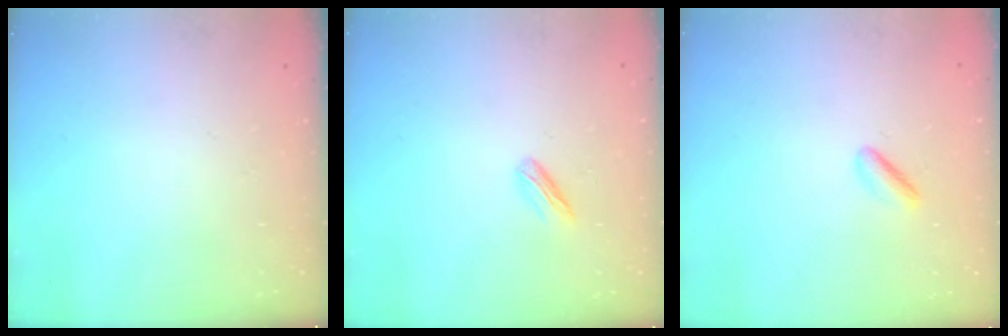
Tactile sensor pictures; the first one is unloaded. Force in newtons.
{"total": 2.9, "press": 2.8, "slide": 0.8}
{"total": 2.3, "press": 2.0, "slide": 1.1}